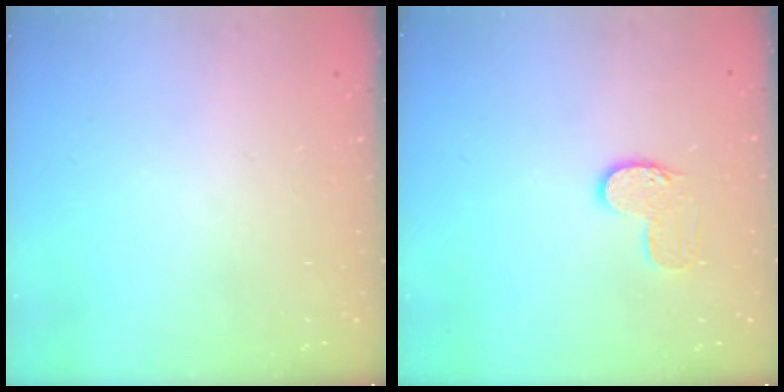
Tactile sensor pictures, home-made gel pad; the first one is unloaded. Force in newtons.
{"total": 7.4, "press": 7.4, "slide": 0.2}